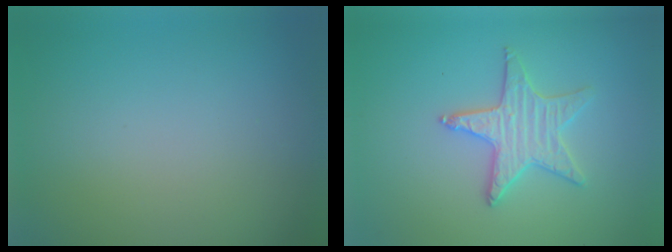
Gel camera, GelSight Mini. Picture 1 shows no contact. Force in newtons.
{"total": 3.3, "press": 3.2, "slide": 0.2}